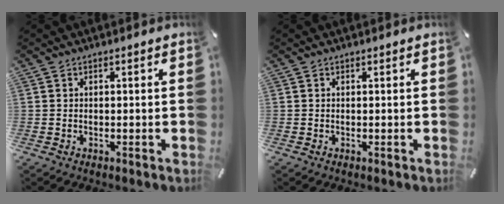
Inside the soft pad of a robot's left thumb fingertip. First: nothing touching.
{"total": 0.0}